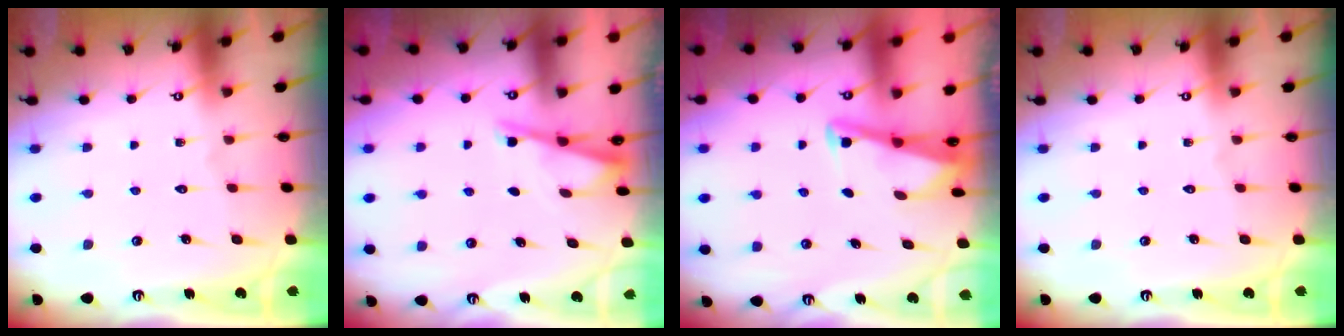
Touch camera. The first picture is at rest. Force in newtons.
{"total": 2.8, "press": 2.8, "slide": 0.3}
{"total": 2.8, "press": 2.7, "slide": 0.4}
{"total": 0.0}